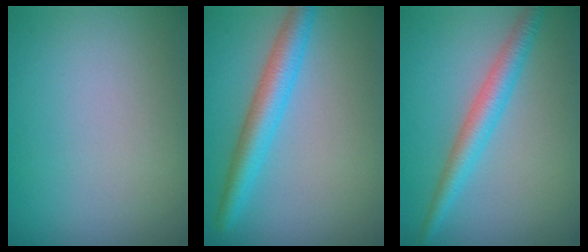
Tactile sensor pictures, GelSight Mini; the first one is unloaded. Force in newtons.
{"total": 4.0, "press": 4.0, "slide": 0.2}
{"total": 3.2, "press": 3.2, "slide": 0.2}